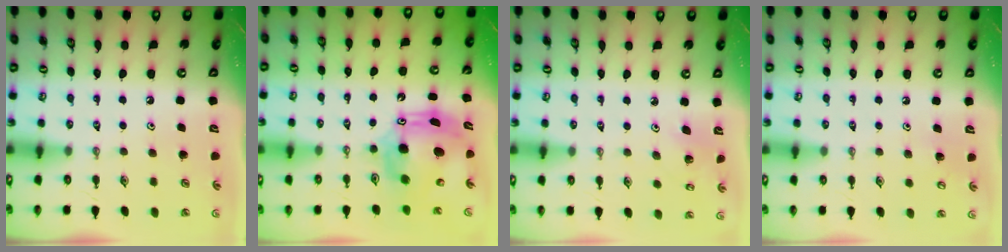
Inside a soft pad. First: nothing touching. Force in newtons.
{"total": 12.9, "press": 12.8, "slide": 1.4}
{"total": 1.7, "press": 1.6, "slide": 0.2}
{"total": 4.0, "press": 3.9, "slide": 0.4}